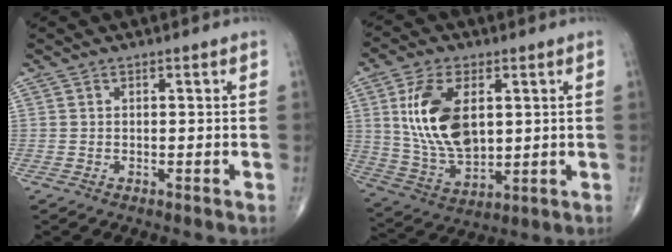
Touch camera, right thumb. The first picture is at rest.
{"total": 15.7, "force": [3.4, 8.8, 12.6], "torque": [-0.234, -0.013, 0.075]}